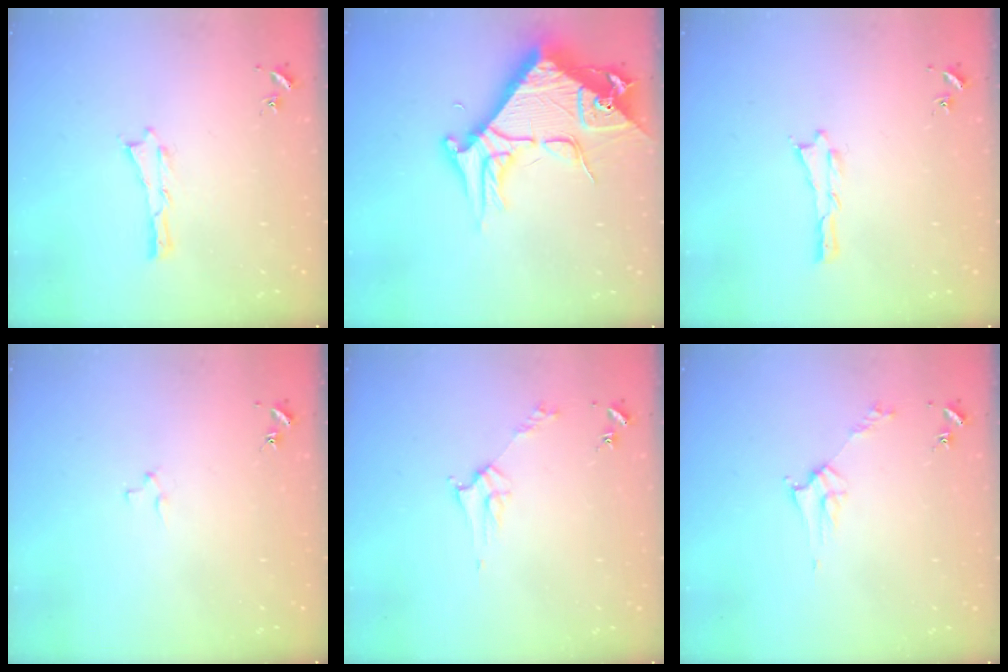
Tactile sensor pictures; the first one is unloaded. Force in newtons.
{"total": 12.0, "press": 11.9, "slide": 1.4}
{"total": 0.0}
{"total": 1.9, "press": 1.9, "slide": 0.2}
{"total": 2.8, "press": 2.8, "slide": 0.3}
{"total": 2.8, "press": 2.8, "slide": 0.3}